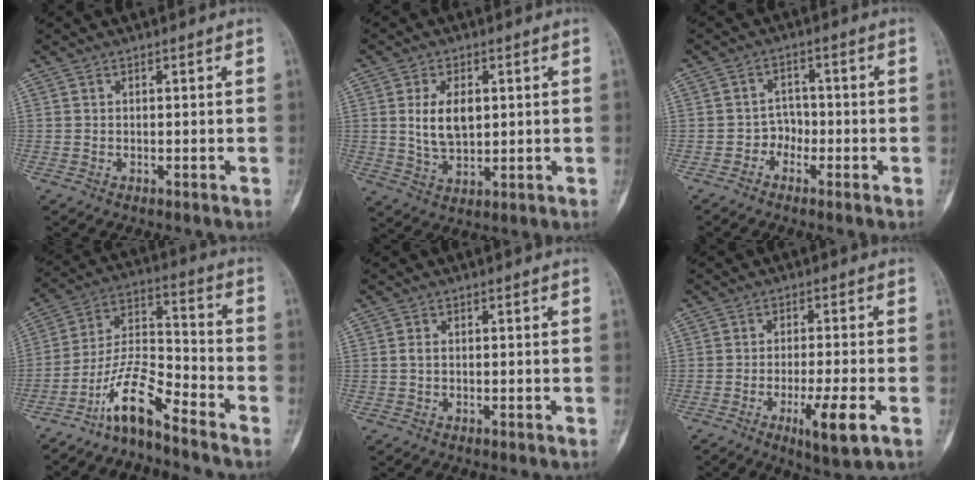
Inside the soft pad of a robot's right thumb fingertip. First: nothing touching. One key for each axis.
{"total": 7.6, "fx": 1.4, "fy": 4.4, "fz": 6.0, "tx": -0.099, "ty": -0.009, "tz": 0.032}
{"total": 2.9, "fx": -1.6, "fy": 2.4, "fz": 0.8, "tx": 0.011, "ty": 0.015, "tz": -0.039}
{"total": 10.3, "fx": -8.0, "fy": 2.0, "fz": 6.2, "tx": -0.126, "ty": 0.084, "tz": -0.157}
{"total": 0.8, "fx": 0.0, "fy": 0.5, "fz": 0.6, "tx": -0.013, "ty": 0.001, "tz": -0.001}
{"total": 7.5, "fx": -3.0, "fy": 1.0, "fz": 6.9, "tx": -0.124, "ty": -0.004, "tz": -0.044}